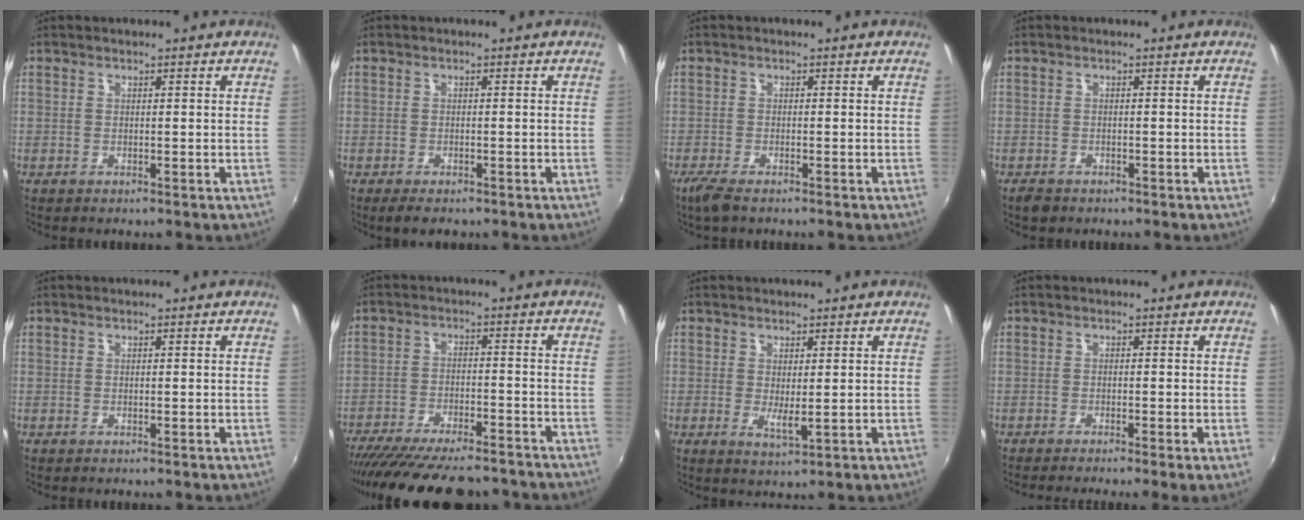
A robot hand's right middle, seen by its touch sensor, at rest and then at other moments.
{"total": 3.0, "force": [-2.2, 1.4, 1.5], "torque": [-0.035, -0.011, -0.037]}
{"total": 3.3, "force": [-2.4, 0.7, 2.2], "torque": [-0.054, -0.010, -0.046]}
{"total": 2.1, "force": [-1.6, 1.1, 0.8], "torque": [-0.022, -0.003, -0.028]}
{"total": 0.0}
{"total": 21.2, "force": [-18.3, 5.0, 9.5], "torque": [-0.187, -0.033, -0.265]}
{"total": 2.6, "force": [0.3, 0.7, 2.5], "torque": [-0.043, -0.009, 0.007]}
{"total": 2.4, "force": [-1.6, -0.5, 1.8], "torque": [-0.036, -0.009, -0.030]}